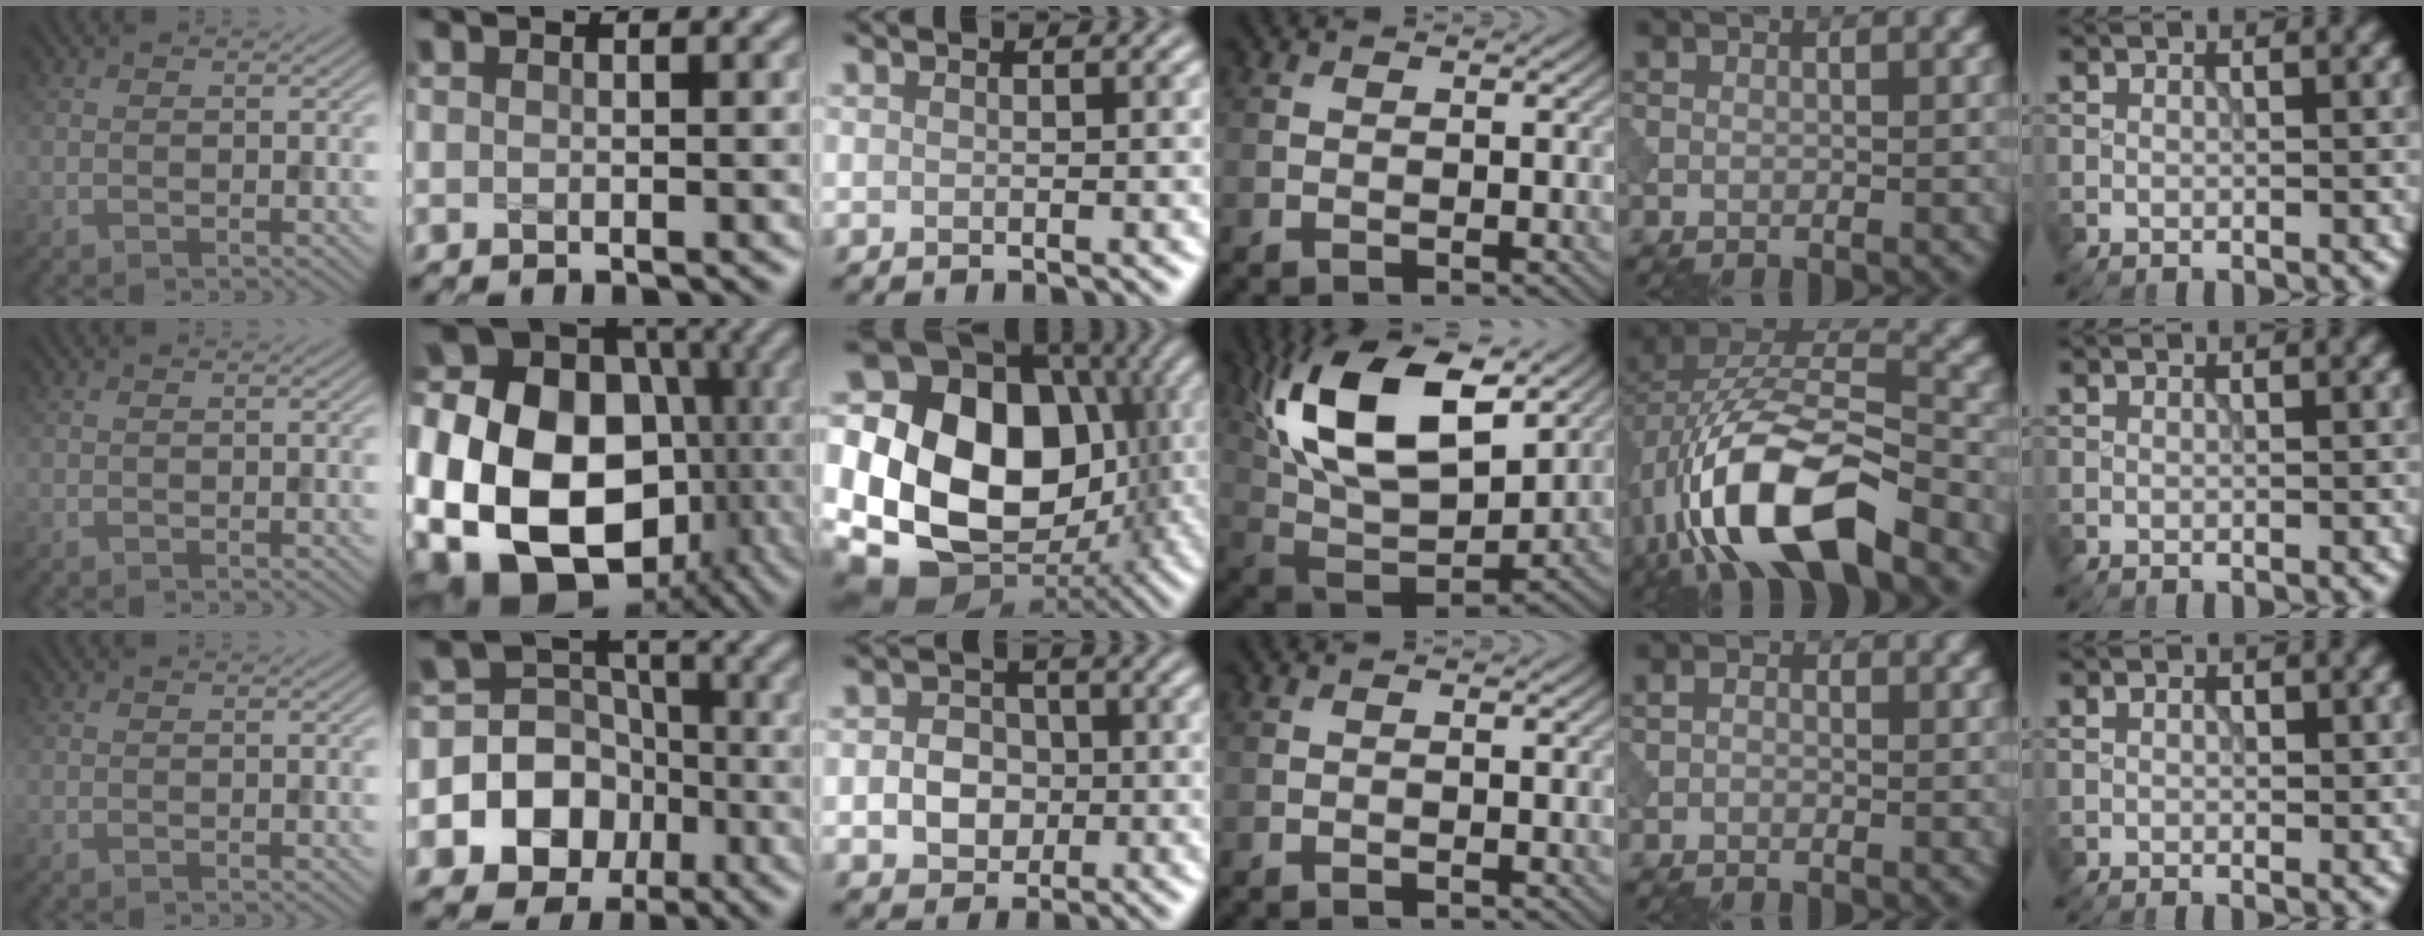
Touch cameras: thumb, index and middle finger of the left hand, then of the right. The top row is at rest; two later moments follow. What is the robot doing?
{"motion": "insert", "object": "peg toy"}